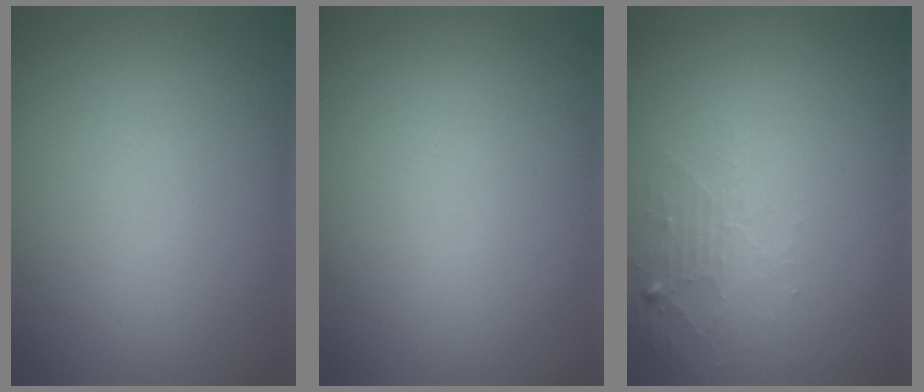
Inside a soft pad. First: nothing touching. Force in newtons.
{"total": 0.0}
{"total": 1.9, "press": 1.9, "slide": 0.3}